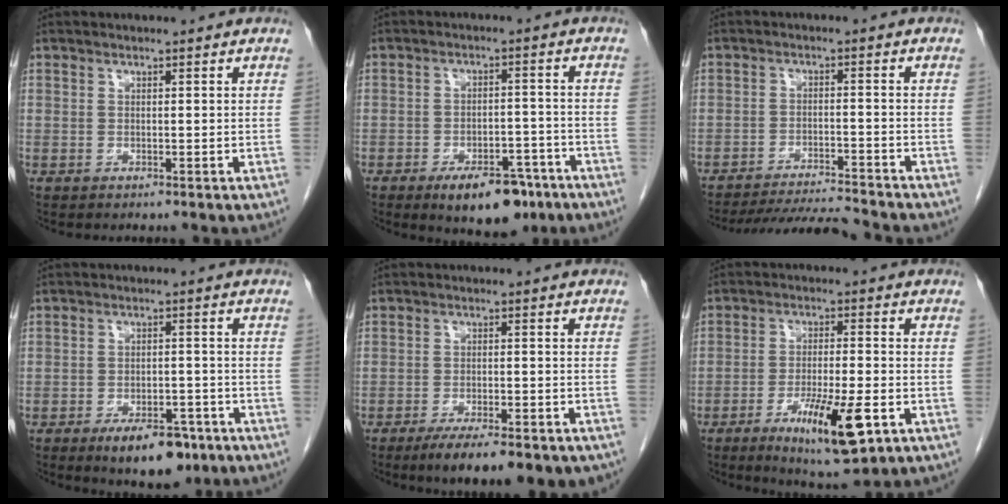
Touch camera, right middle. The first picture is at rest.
{"total": 9.7, "force": [-6.3, 4.2, 6.0], "torque": [-0.074, 0.002, -0.091]}
{"total": 9.6, "force": [-9.4, -1.0, 1.8], "torque": [-0.026, -0.015, -0.155]}
{"total": 8.4, "force": [-5.4, 3.6, 5.3], "torque": [-0.070, 0.000, -0.077]}
{"total": 11.4, "force": [-8.5, 2.7, 7.2], "torque": [-0.087, -0.008, -0.119]}
{"total": 11.4, "force": [-5.0, 1.9, 10.0], "torque": [-0.167, -0.022, -0.075]}